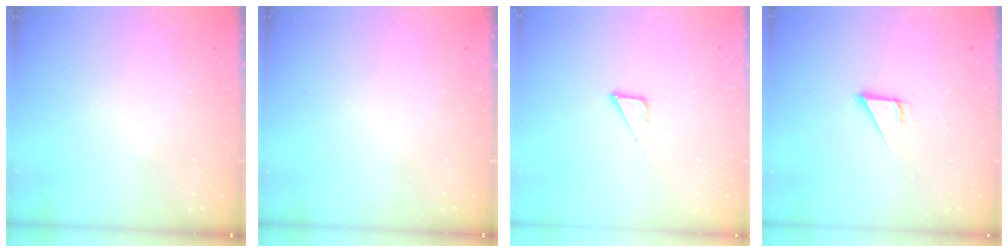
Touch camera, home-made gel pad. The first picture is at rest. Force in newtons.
{"total": 0.0}
{"total": 3.6, "press": 3.6, "slide": 0.3}
{"total": 3.6, "press": 3.6, "slide": 0.1}